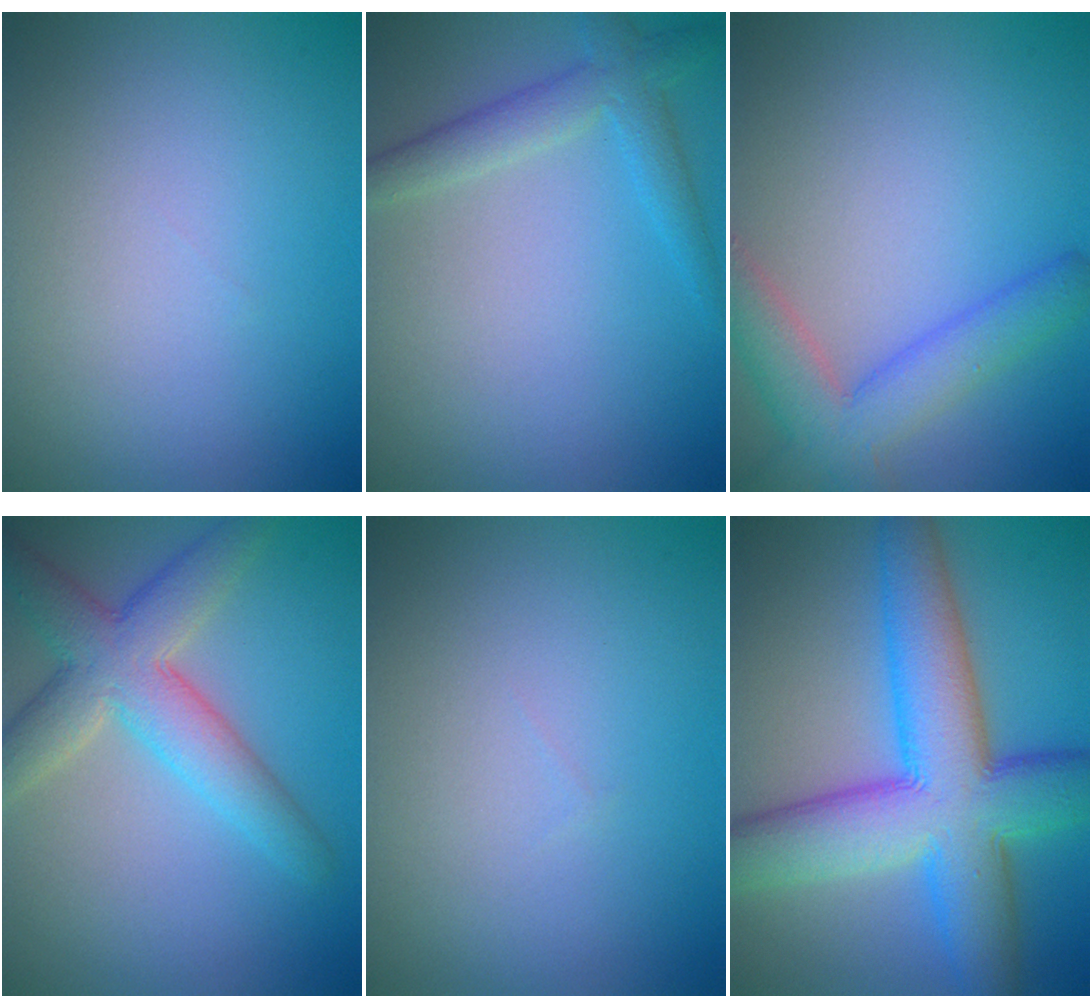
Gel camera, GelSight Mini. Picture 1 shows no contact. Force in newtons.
{"total": 3.0, "press": 3.0, "slide": 0.0}
{"total": 5.0, "press": 5.0, "slide": 0.3}
{"total": 6.0, "press": 6.0, "slide": 0.2}
{"total": 0.0}
{"total": 11.7, "press": 11.7, "slide": 0.1}